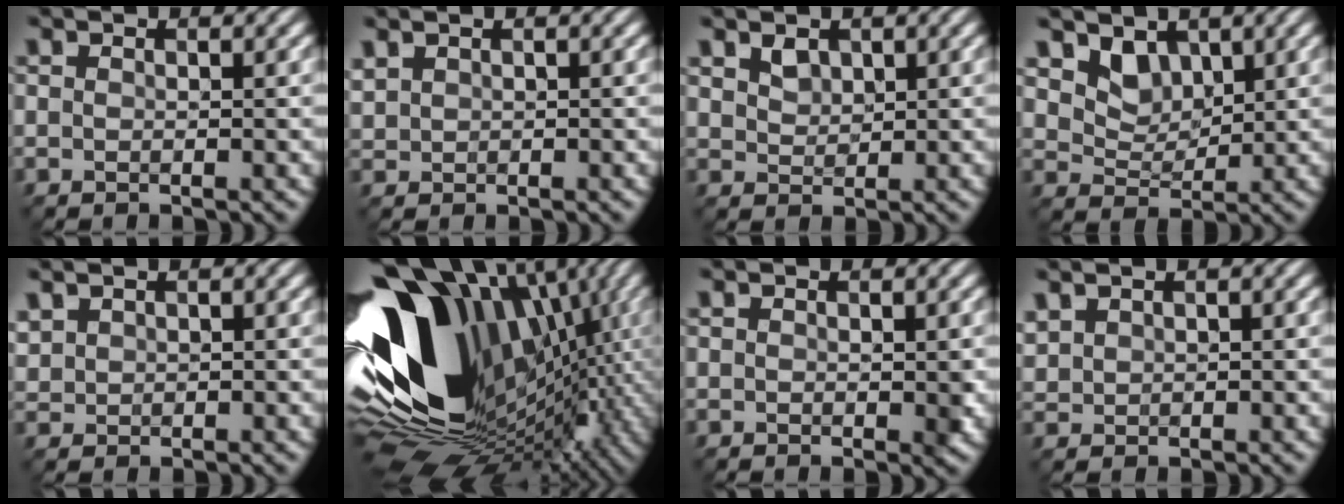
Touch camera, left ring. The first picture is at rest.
{"total": 0.6, "force": [0.5, 0.3, 0.0], "torque": [-0.006, 0.007, 0.024]}
{"total": 1.0, "force": [0.6, 0.7, 0.2], "torque": [-0.007, 0.001, 0.020]}
{"total": 3.0, "force": [1.7, 2.2, 1.2], "torque": [-0.038, -0.022, 0.044]}
{"total": 0.8, "force": [0.6, 0.6, 0.0], "torque": [-0.005, 0.005, 0.026]}
{"total": 17.3, "force": [0.8, 11.9, 12.6], "torque": [-0.244, 0.018, 0.023]}
{"total": 0.8, "force": [-0.2, 0.0, 0.8], "torque": [-0.010, 0.001, 0.002]}
{"total": 0.9, "force": [0.7, 0.5, 0.0], "torque": [-0.006, 0.007, 0.028]}